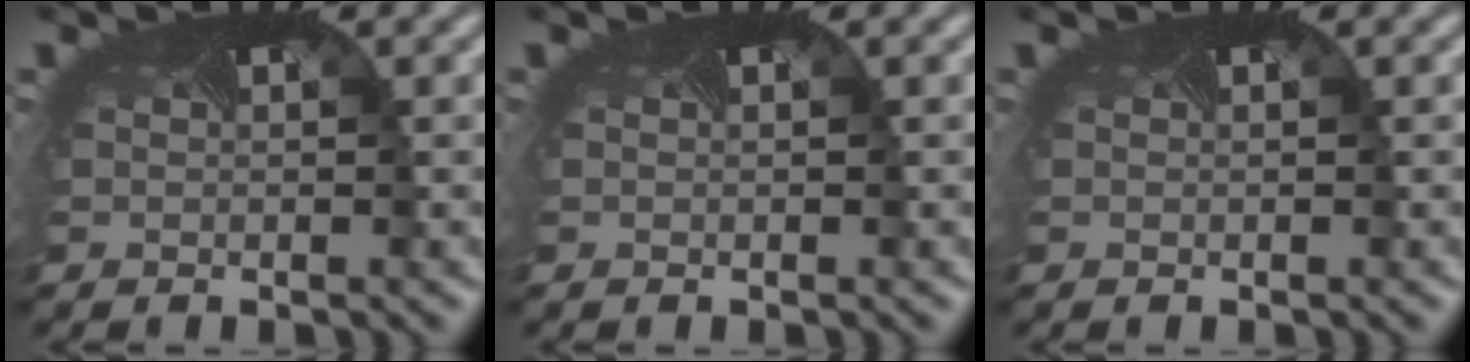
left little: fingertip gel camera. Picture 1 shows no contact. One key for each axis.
{"total": 0.0}
{"total": 0.0}